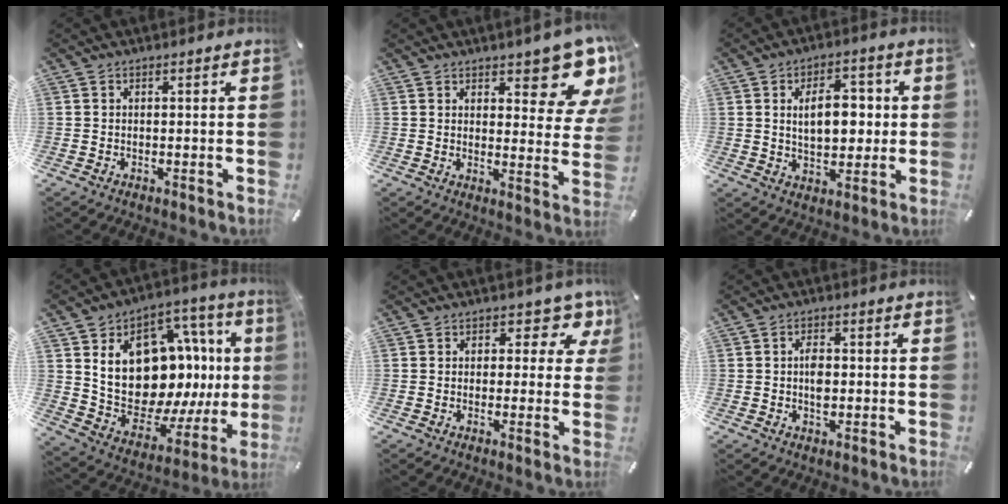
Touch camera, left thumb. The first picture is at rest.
{"total": 11.9, "force": [8.9, 4.5, 6.6], "torque": [-0.062, -0.077, 0.154]}
{"total": 10.5, "force": [1.4, 6.6, 8.1], "torque": [-0.125, 0.002, 0.019]}
{"total": 22.6, "force": [5.0, 15.3, 15.9], "torque": [-0.264, -0.051, 0.107]}
{"total": 5.6, "force": [2.5, 3.9, 3.2], "torque": [-0.027, -0.013, 0.035]}
{"total": 3.5, "force": [-0.1, 2.1, 2.9], "torque": [-0.047, 0.002, -0.005]}